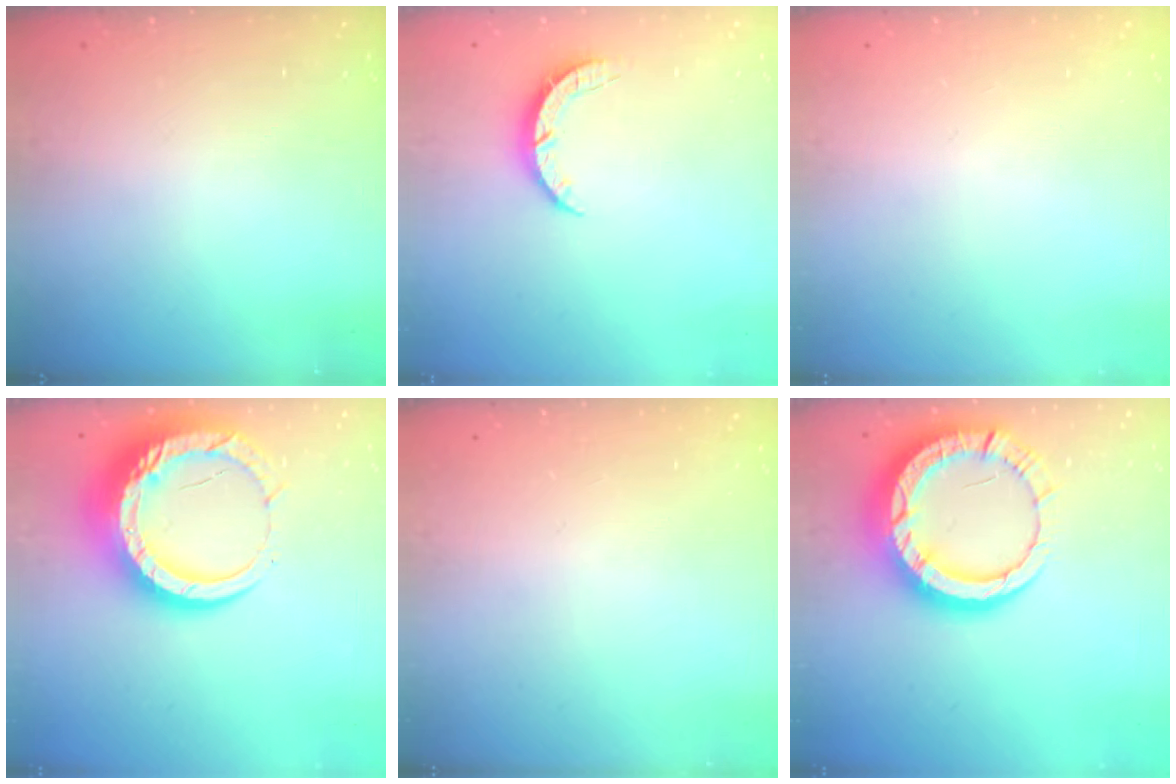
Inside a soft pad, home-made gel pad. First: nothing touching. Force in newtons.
{"total": 3.6, "press": 3.6, "slide": 0.4}
{"total": 0.0}
{"total": 17.1, "press": 17.0, "slide": 1.6}
{"total": 0.0}
{"total": 15.9, "press": 15.9, "slide": 1.5}